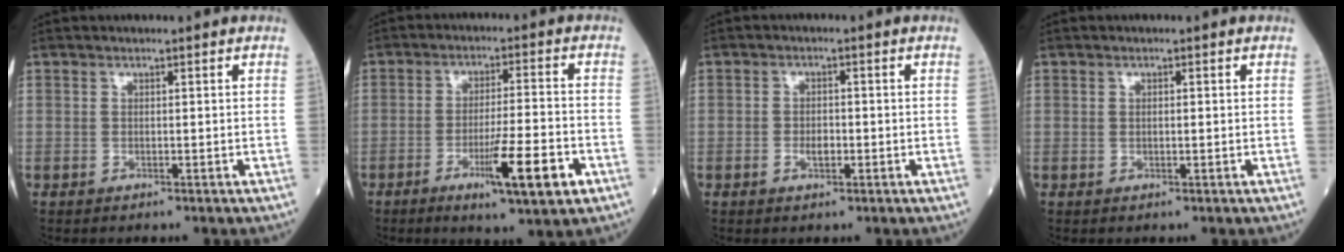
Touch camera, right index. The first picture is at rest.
{"total": 9.9, "force": [-4.3, 0.4, 8.9], "torque": [-0.142, -0.016, -0.064]}
{"total": 2.1, "force": [-0.6, 1.1, 1.6], "torque": [-0.027, 0.004, -0.007]}
{"total": 0.6, "force": [0.2, 0.2, 0.6], "torque": [-0.012, 0.000, 0.006]}